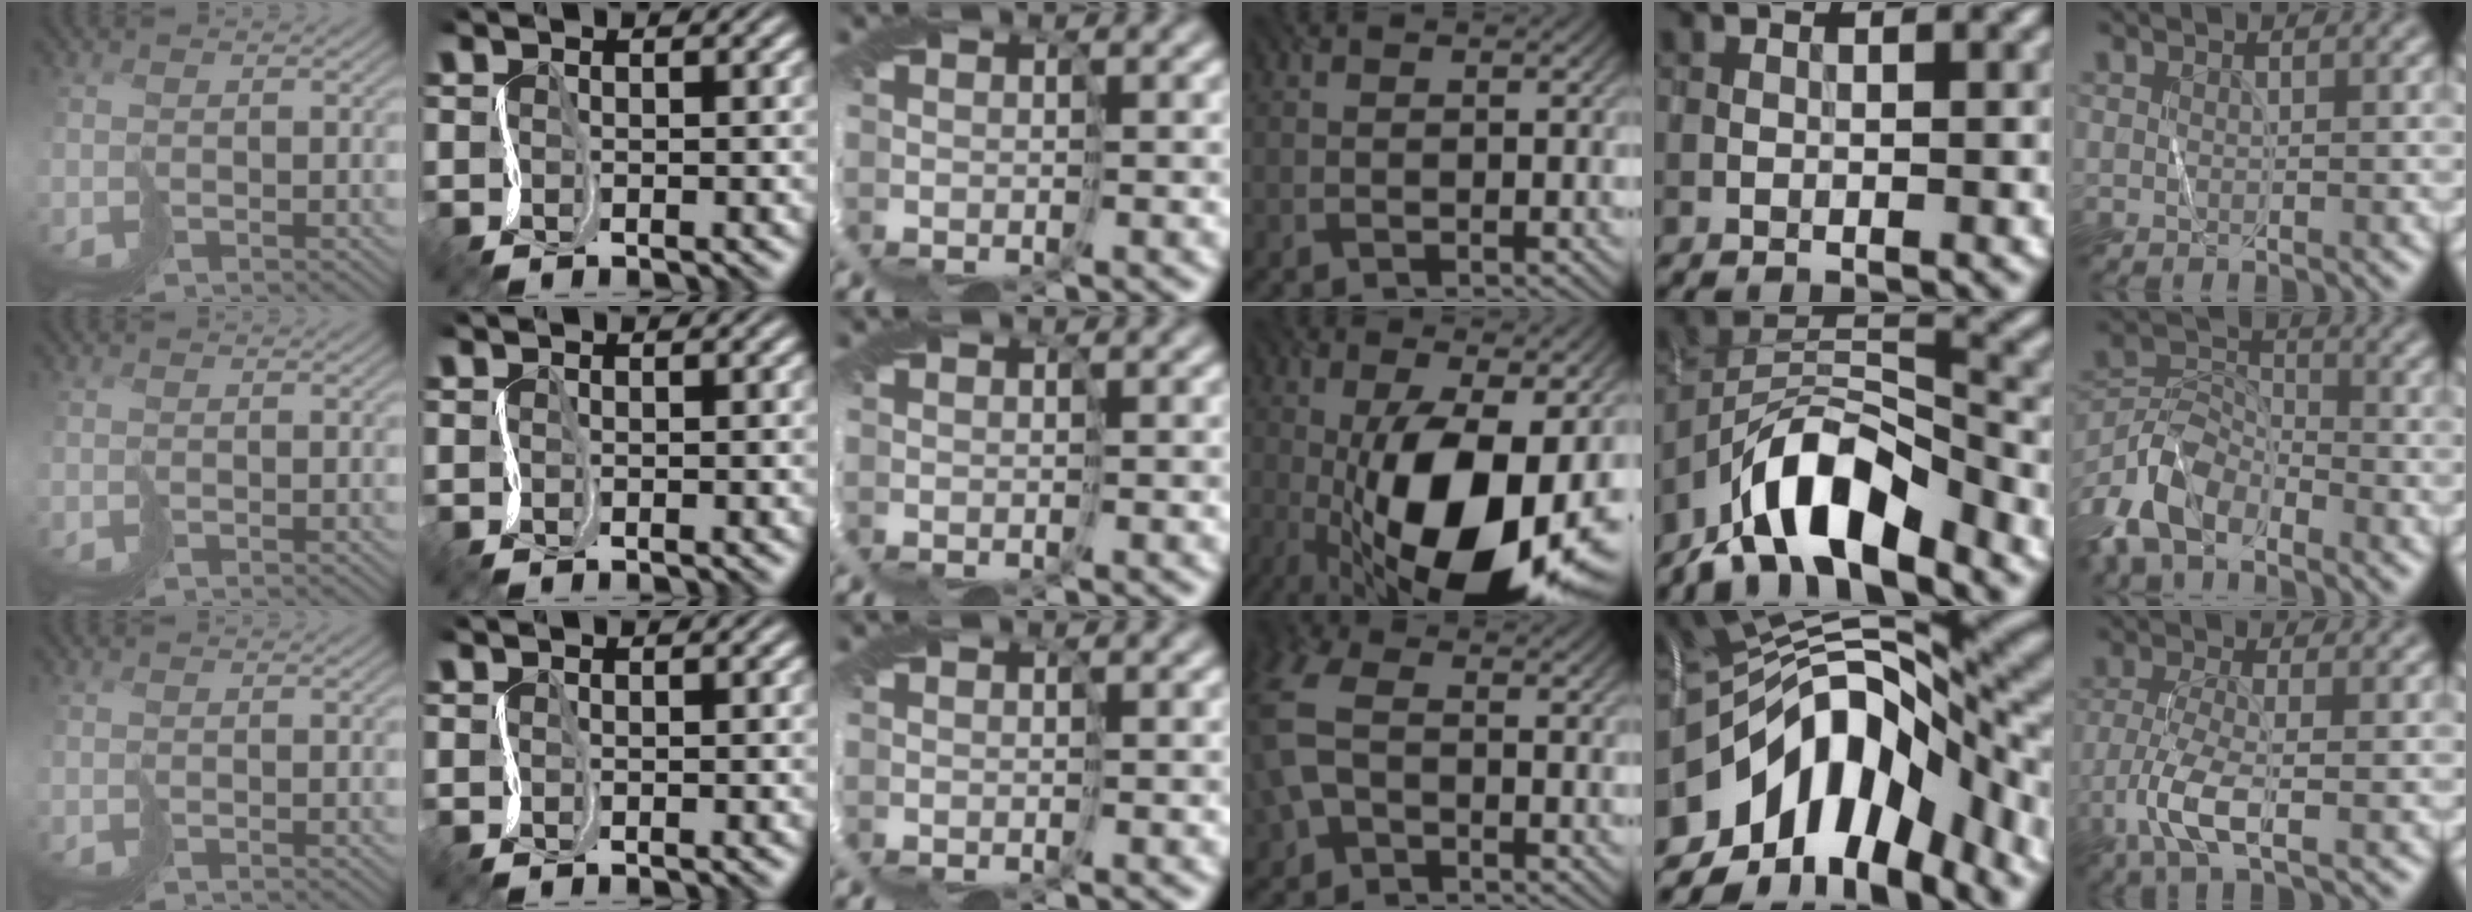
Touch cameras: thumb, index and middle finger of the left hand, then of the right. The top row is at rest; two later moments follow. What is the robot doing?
{"motion": "cut", "object": "wrapping paper"}